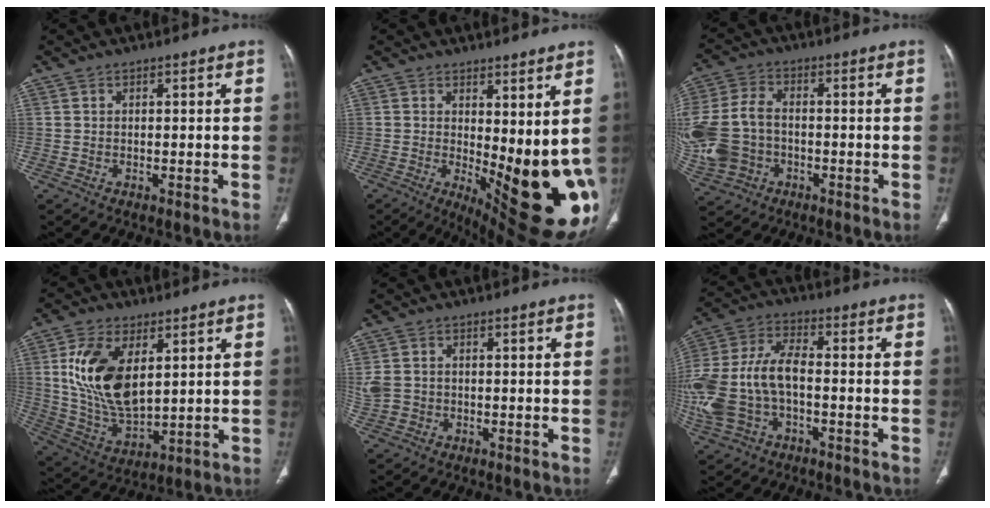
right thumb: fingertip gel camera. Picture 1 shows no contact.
{"total": 17.6, "force": [-0.5, 6.3, 16.4], "torque": [-0.212, -0.042, 0.016]}
{"total": 14.8, "force": [-2.5, 11.4, 9.2], "torque": [-0.229, 0.015, -0.041]}
{"total": 16.7, "force": [4.1, 9.3, 13.2], "torque": [-0.240, -0.018, 0.088]}
{"total": 4.1, "force": [-0.4, 3.4, 2.1], "torque": [-0.053, 0.013, -0.001]}
{"total": 16.8, "force": [-2.9, 9.7, 13.5], "torque": [-0.312, 0.029, -0.050]}